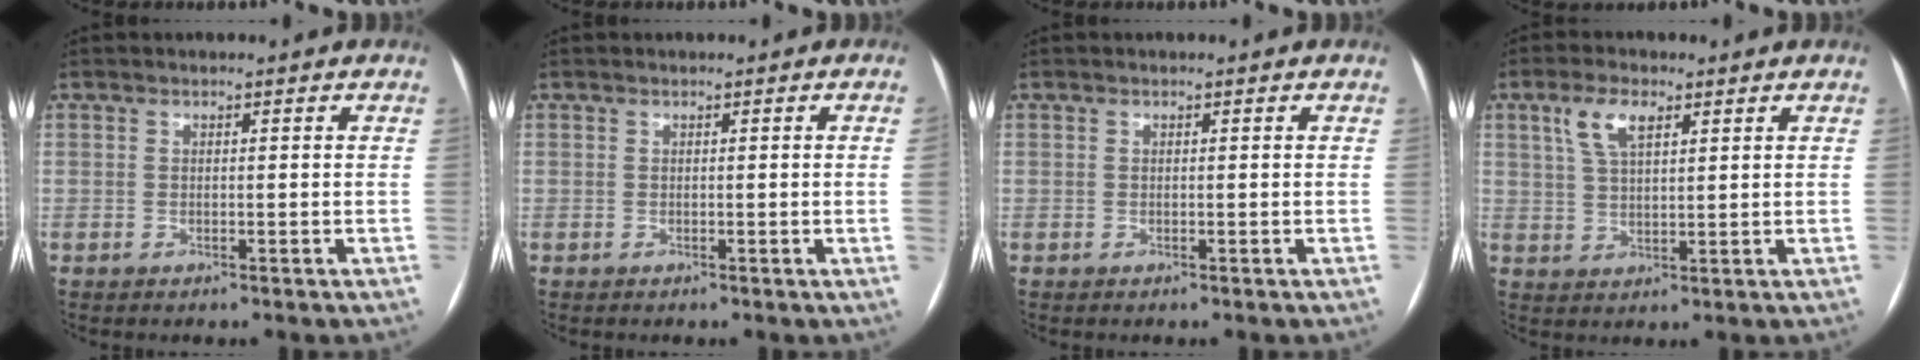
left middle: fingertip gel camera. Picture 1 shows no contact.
{"total": 1.2, "force": [-0.2, -0.5, 1.0], "torque": [-0.010, 0.001, -0.004]}
{"total": 0.0}
{"total": 5.5, "force": [2.8, 2.1, 4.2], "torque": [-0.091, 0.012, 0.056]}